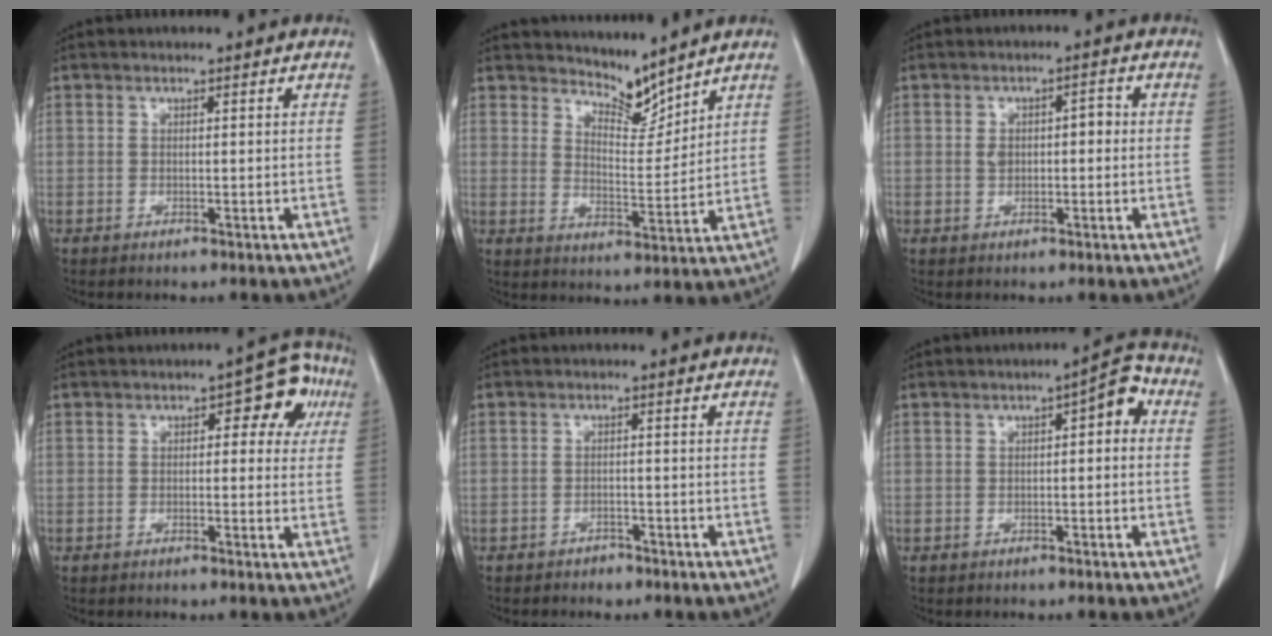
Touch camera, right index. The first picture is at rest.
{"total": 5.4, "force": [5.3, 0.7, 0.8], "torque": [-0.012, -0.014, 0.100]}
{"total": 3.1, "force": [0.0, 1.9, 2.4], "torque": [-0.044, 0.020, 0.006]}
{"total": 6.8, "force": [2.2, 3.3, 5.6], "torque": [-0.050, 0.027, 0.019]}
{"total": 1.3, "force": [-1.2, 0.5, 0.1], "torque": [0.001, 0.004, -0.016]}
{"total": 4.7, "force": [0.9, 1.4, 4.4], "torque": [-0.057, 0.022, 0.007]}